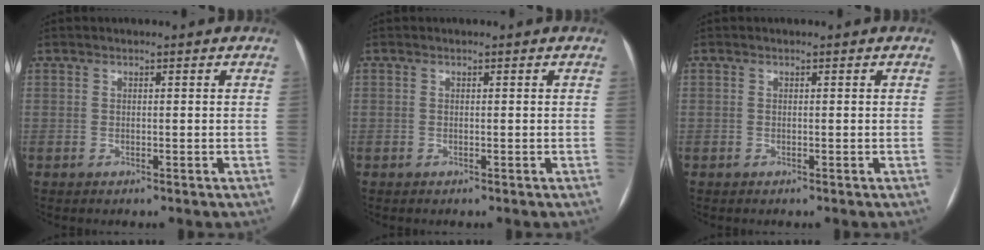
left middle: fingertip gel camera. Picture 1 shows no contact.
{"total": 0.0}
{"total": 0.0}